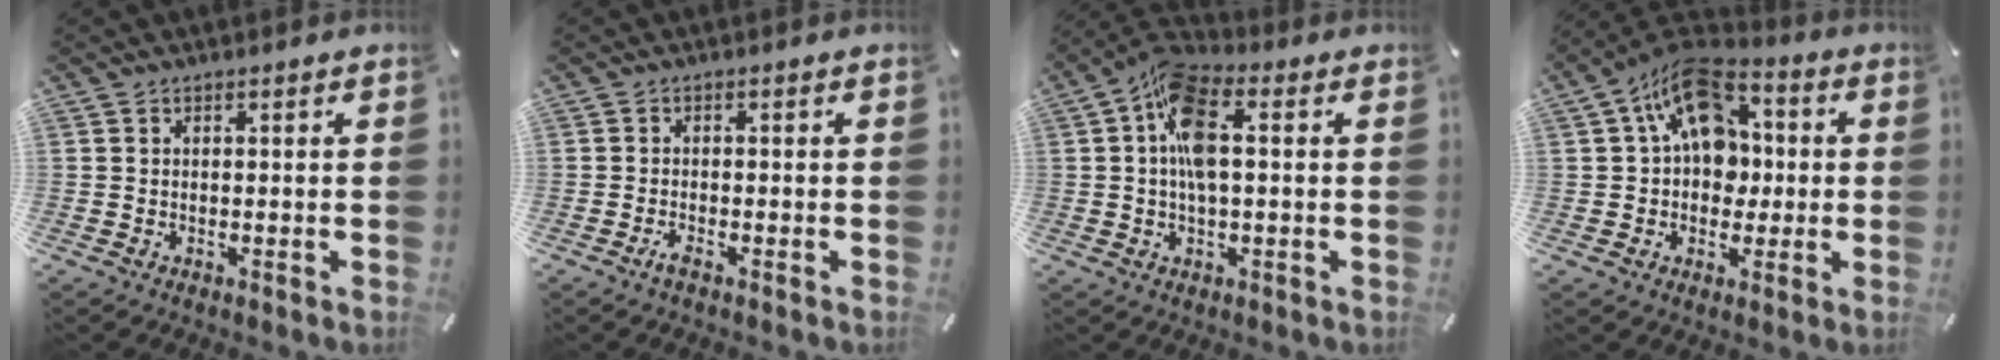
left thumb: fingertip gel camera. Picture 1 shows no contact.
{"total": 1.5, "force": [-1.0, 0.3, 1.1], "torque": [-0.027, -0.001, -0.022]}
{"total": 11.1, "force": [1.0, 5.5, 9.6], "torque": [-0.199, 0.005, 0.021]}
{"total": 15.6, "force": [4.1, 11.3, 9.9], "torque": [-0.179, -0.015, 0.077]}